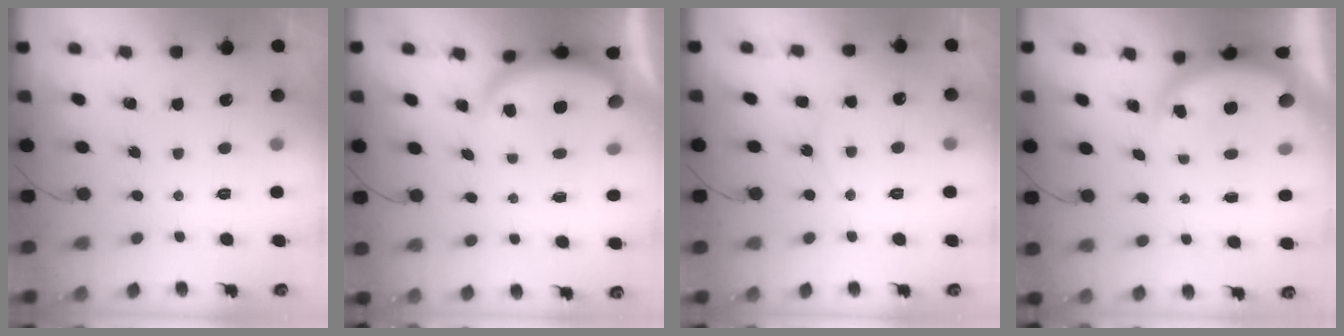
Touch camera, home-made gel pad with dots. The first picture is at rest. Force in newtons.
{"total": 4.0, "press": 4.0, "slide": 0.6}
{"total": 7.1, "press": 7.0, "slide": 0.4}
{"total": 4.6, "press": 4.5, "slide": 1.3}